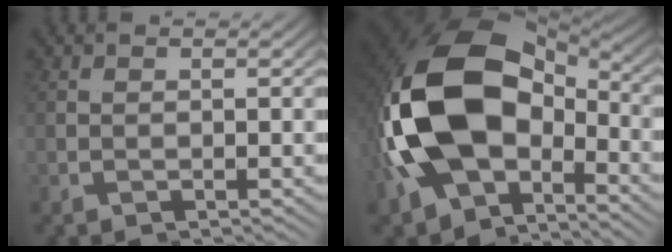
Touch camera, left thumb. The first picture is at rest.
{"total": 18.8, "force": [0.3, 10.7, 15.5], "torque": [-0.337, -0.032, 0.015]}